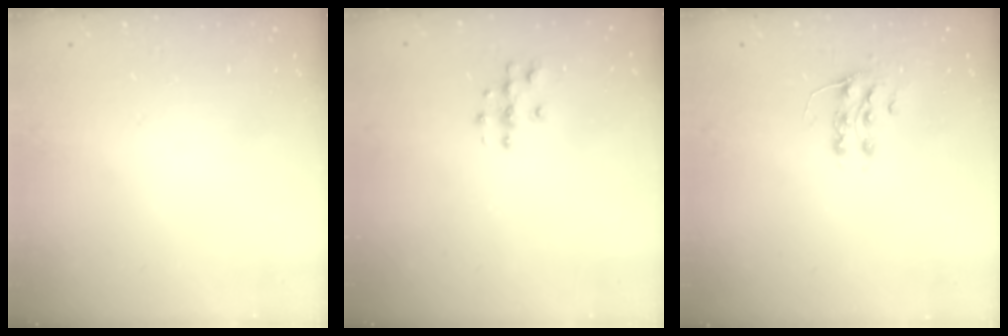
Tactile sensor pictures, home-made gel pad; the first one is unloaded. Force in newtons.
{"total": 3.9, "press": 3.9, "slide": 0.3}
{"total": 7.3, "press": 7.3, "slide": 0.4}